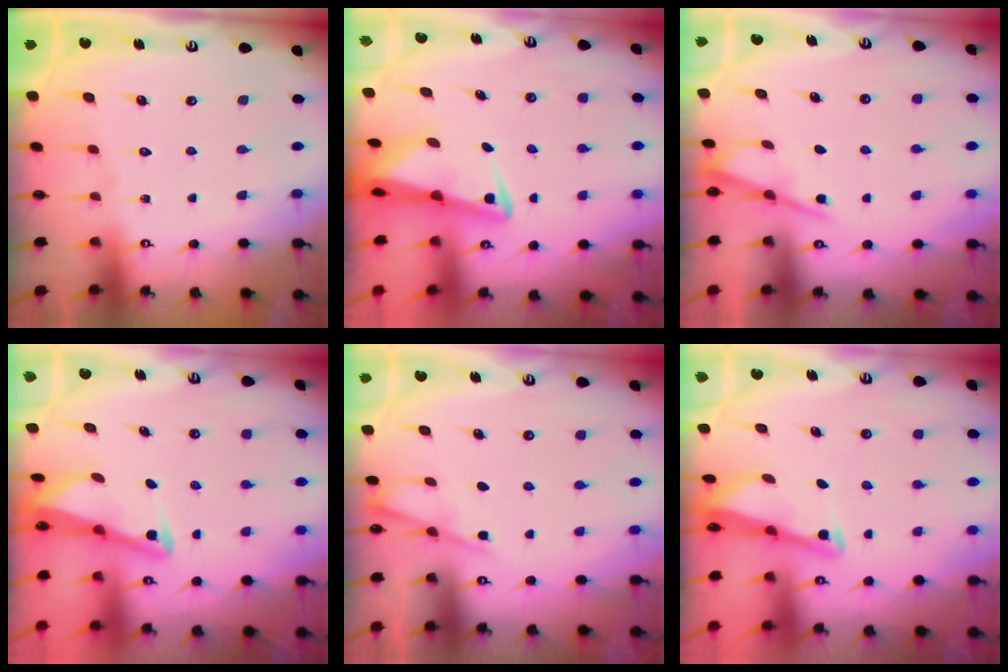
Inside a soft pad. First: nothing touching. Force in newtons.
{"total": 3.0, "press": 2.9, "slide": 0.6}
{"total": 2.3, "press": 2.2, "slide": 0.4}
{"total": 2.9, "press": 2.8, "slide": 0.4}
{"total": 2.9, "press": 2.9, "slide": 0.4}
{"total": 2.6, "press": 2.6, "slide": 0.1}